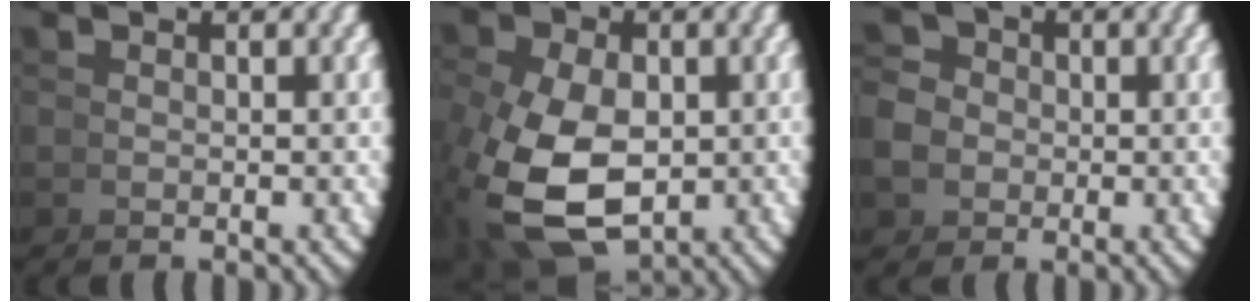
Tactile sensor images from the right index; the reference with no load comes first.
{"total": 7.1, "force": [-1.3, 4.8, 5.1], "torque": [-0.125, -0.045, 0.007]}
{"total": 5.6, "force": [0.3, 5.1, 2.3], "torque": [-0.047, -0.007, 0.002]}